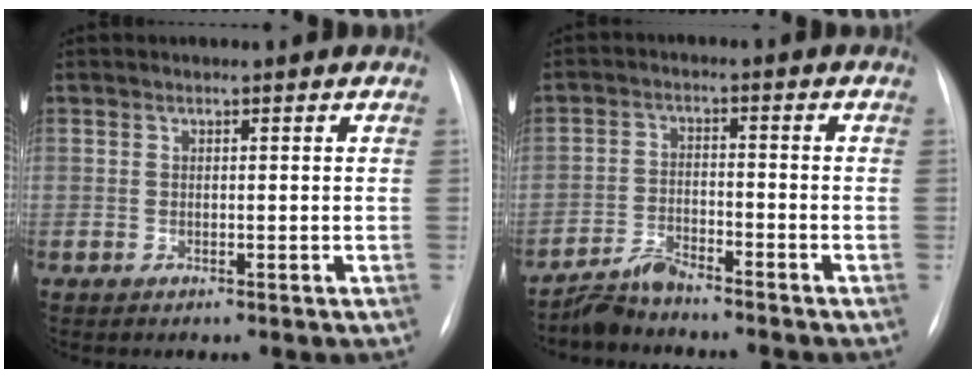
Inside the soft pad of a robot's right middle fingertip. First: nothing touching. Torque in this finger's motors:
{"motor_torque": [-0.33, -0.28, -0.06, -0.01]}